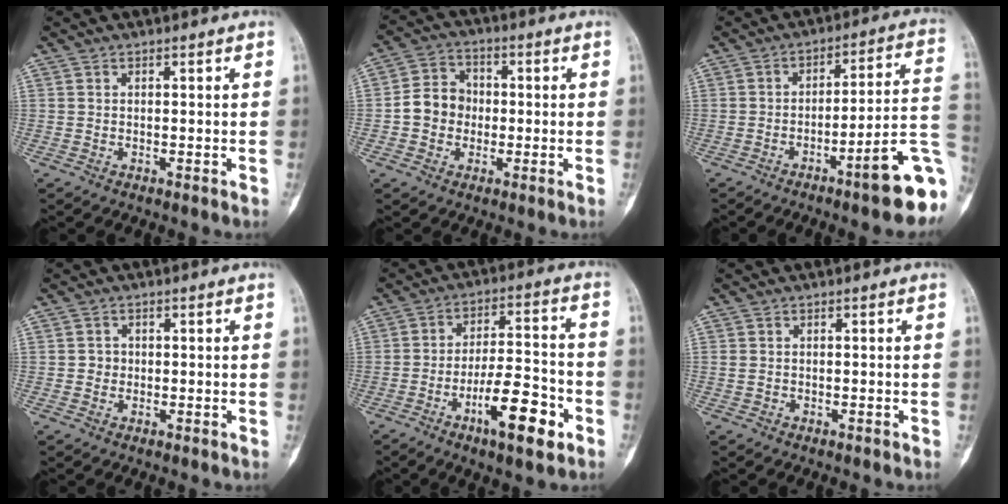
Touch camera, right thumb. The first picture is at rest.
{"total": 7.7, "force": [-0.8, 6.8, 3.6], "torque": [-0.038, 0.023, -0.026]}
{"total": 15.8, "force": [-6.6, 2.5, 14.1], "torque": [-0.143, 0.045, -0.090]}
{"total": 1.6, "force": [-0.1, 1.5, 0.5], "torque": [0.002, 0.006, -0.004]}
{"total": 11.4, "force": [-5.5, 3.6, 9.3], "torque": [-0.143, 0.033, -0.088]}
{"total": 0.7, "force": [-0.2, 0.6, 0.3], "torque": [-0.007, 0.004, -0.002]}